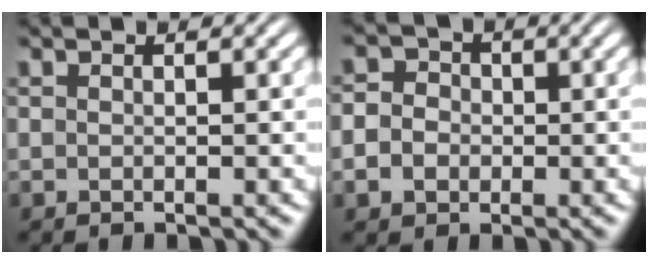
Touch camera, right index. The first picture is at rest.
{"total": 4.8, "force": [-0.5, 4.4, 1.8], "torque": [-0.044, -0.007, -0.015]}